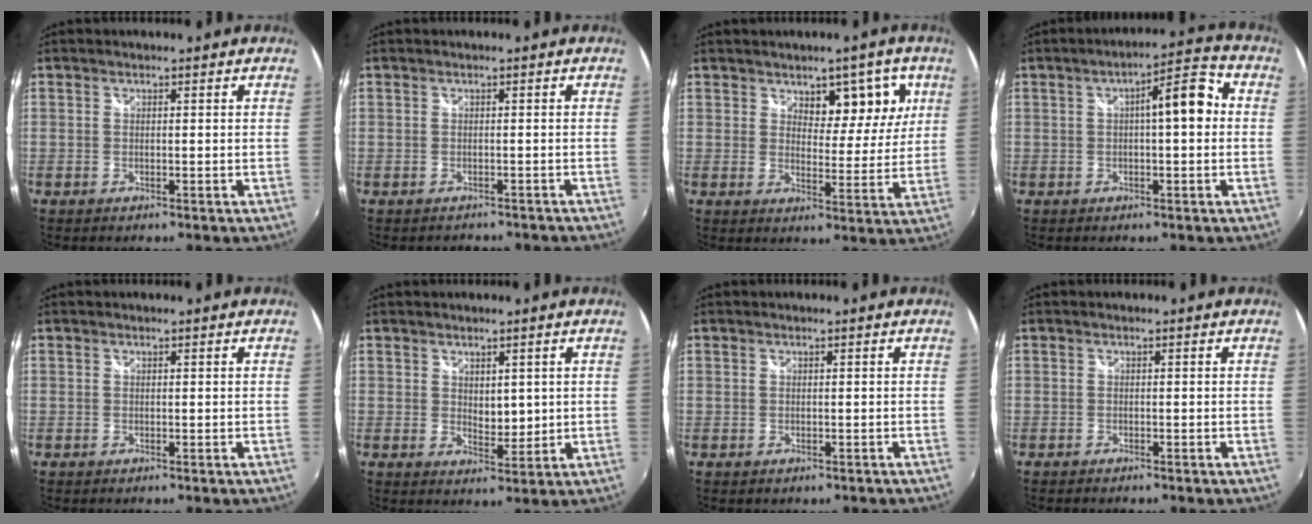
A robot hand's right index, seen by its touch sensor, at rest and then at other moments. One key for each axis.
{"total": 3.4, "fx": -3.0, "fy": 1.4, "fz": 0.9, "tx": -0.017, "ty": -0.010, "tz": -0.035}
{"total": 8.2, "fx": 3.5, "fy": 4.8, "fz": 5.6, "tx": -0.070, "ty": 0.012, "tz": 0.051}
{"total": 7.7, "fx": 0.6, "fy": 1.9, "fz": 7.4, "tx": -0.096, "ty": 0.028, "tz": 0.012}
{"total": 0.0}
{"total": 3.1, "fx": 1.0, "fy": 2.0, "fz": 2.2, "tx": -0.031, "ty": -0.002, "tz": 0.020}
{"total": 1.0, "fx": -0.3, "fy": 0.9, "fz": 0.1, "tx": -0.001, "ty": -0.004, "tz": -0.003}
{"total": 1.0, "fx": -0.9, "fy": 0.3, "fz": 0.2, "tx": -0.010, "ty": -0.005, "tz": -0.017}